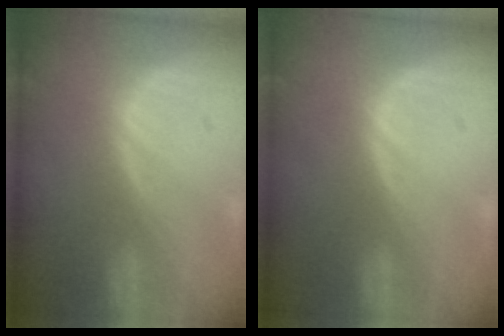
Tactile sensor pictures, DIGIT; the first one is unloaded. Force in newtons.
{"total": 0.0}